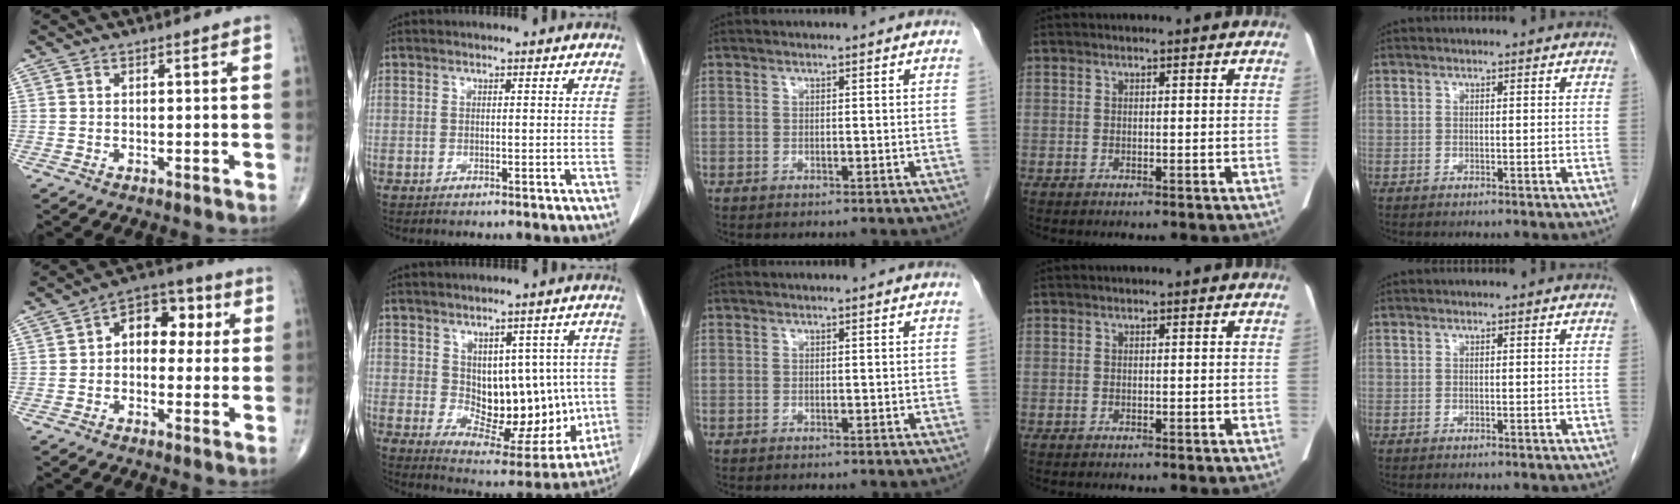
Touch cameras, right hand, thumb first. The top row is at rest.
{"thumb": {"total": 10.1, "force": [1.5, 6.8, 7.3], "torque": [-0.064, 0.032, 0.011]}, "index": {"total": 13.2, "force": [0.3, 7.7, 10.8], "torque": [-0.128, 0.010, 0.036]}}